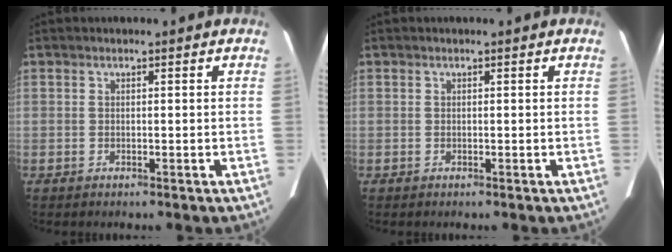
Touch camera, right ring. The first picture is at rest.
{"total": 0.0}